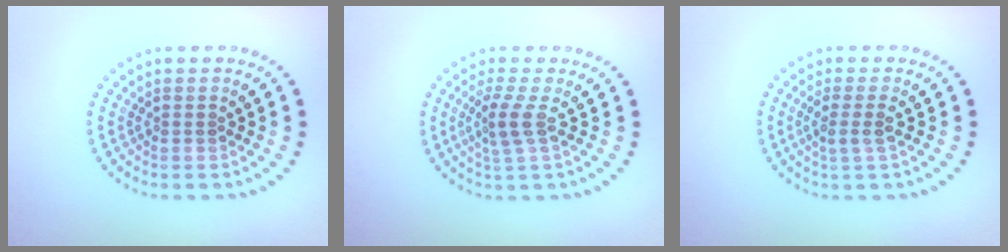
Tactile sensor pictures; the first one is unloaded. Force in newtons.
{"total": 2.2, "press": 1.8, "slide": 1.4}
{"total": 1.7, "press": 1.3, "slide": 1.0}